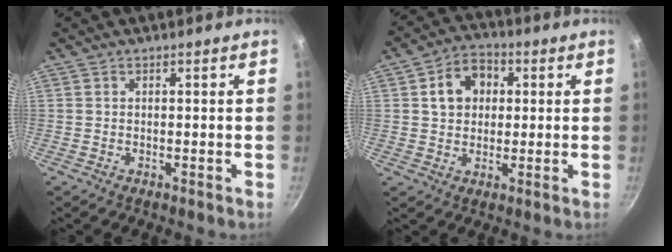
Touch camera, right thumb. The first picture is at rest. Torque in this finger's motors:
{"motor_torque": [0.32, 2.32, 0.94, 0.57, 0.02]}